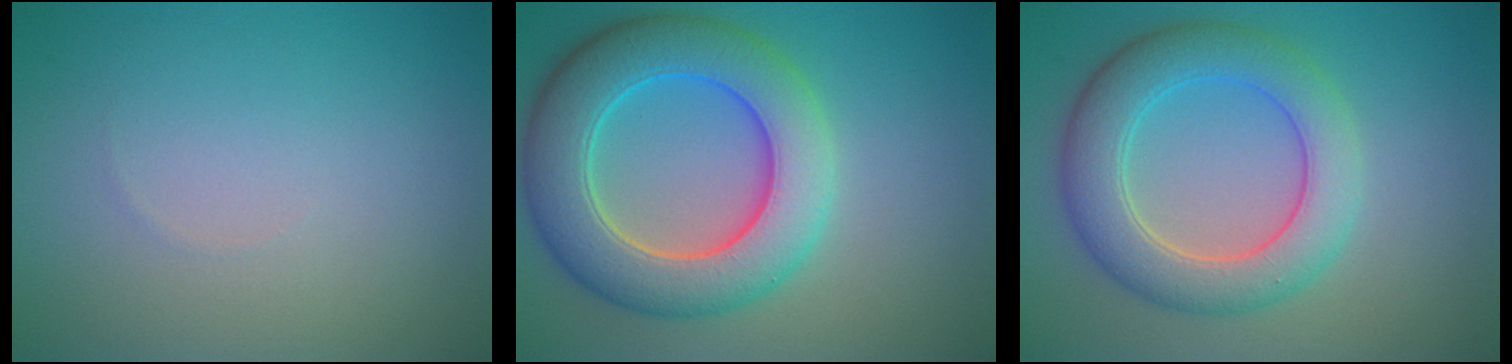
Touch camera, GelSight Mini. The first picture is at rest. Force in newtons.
{"total": 9.0, "press": 9.0, "slide": 0.5}
{"total": 6.3, "press": 6.3, "slide": 0.2}